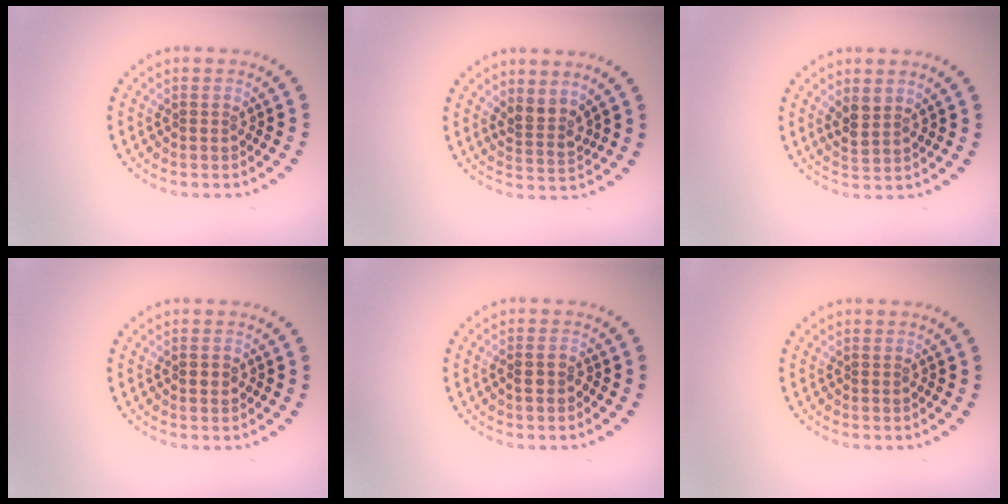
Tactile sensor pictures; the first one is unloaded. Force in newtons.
{"total": 2.3, "press": 1.7, "slide": 1.5}
{"total": 2.2, "press": 1.8, "slide": 1.2}
{"total": 1.3, "press": 1.3, "slide": 0.1}
{"total": 1.1, "press": 1.1, "slide": 0.3}
{"total": 0.0}